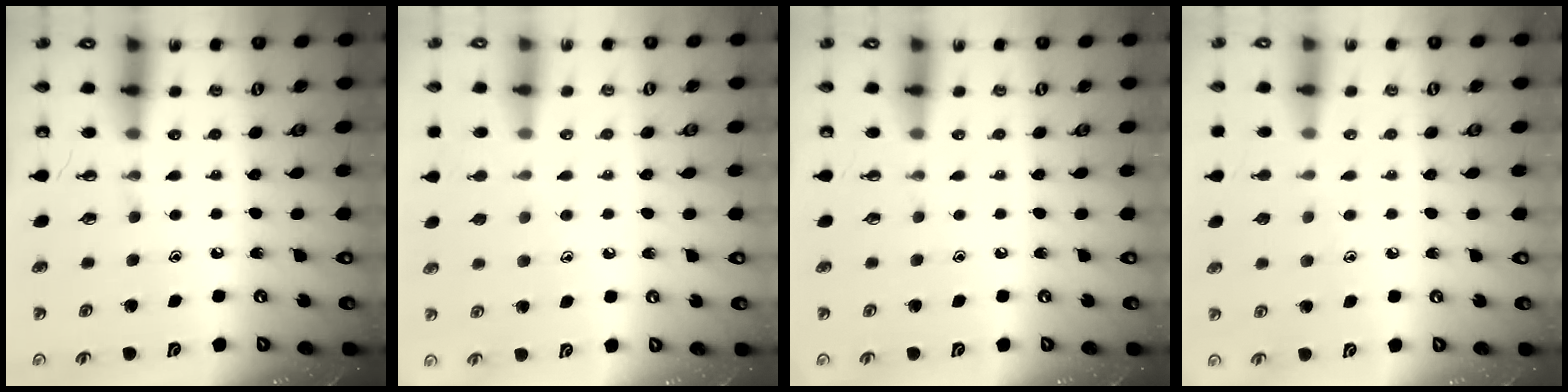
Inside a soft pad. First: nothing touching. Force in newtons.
{"total": 7.2, "press": 7.2, "slide": 0.6}
{"total": 0.0}
{"total": 6.1, "press": 6.1, "slide": 0.7}